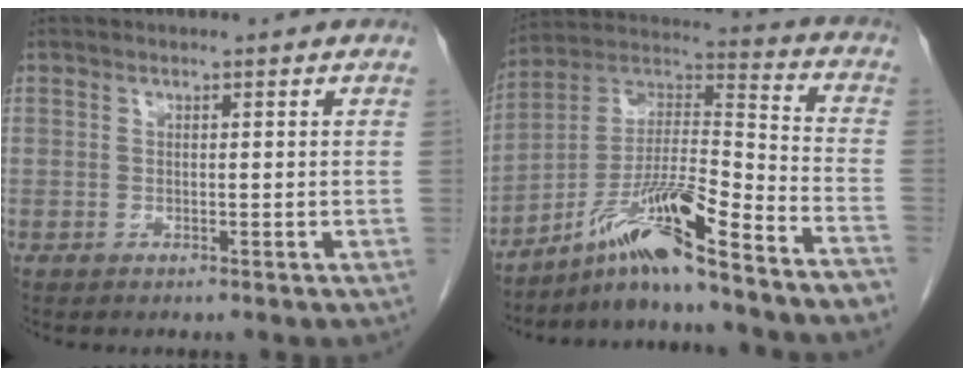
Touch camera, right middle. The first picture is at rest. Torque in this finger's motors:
{"motor_torque": [1.13, -1.01, 0.59, 0.17]}